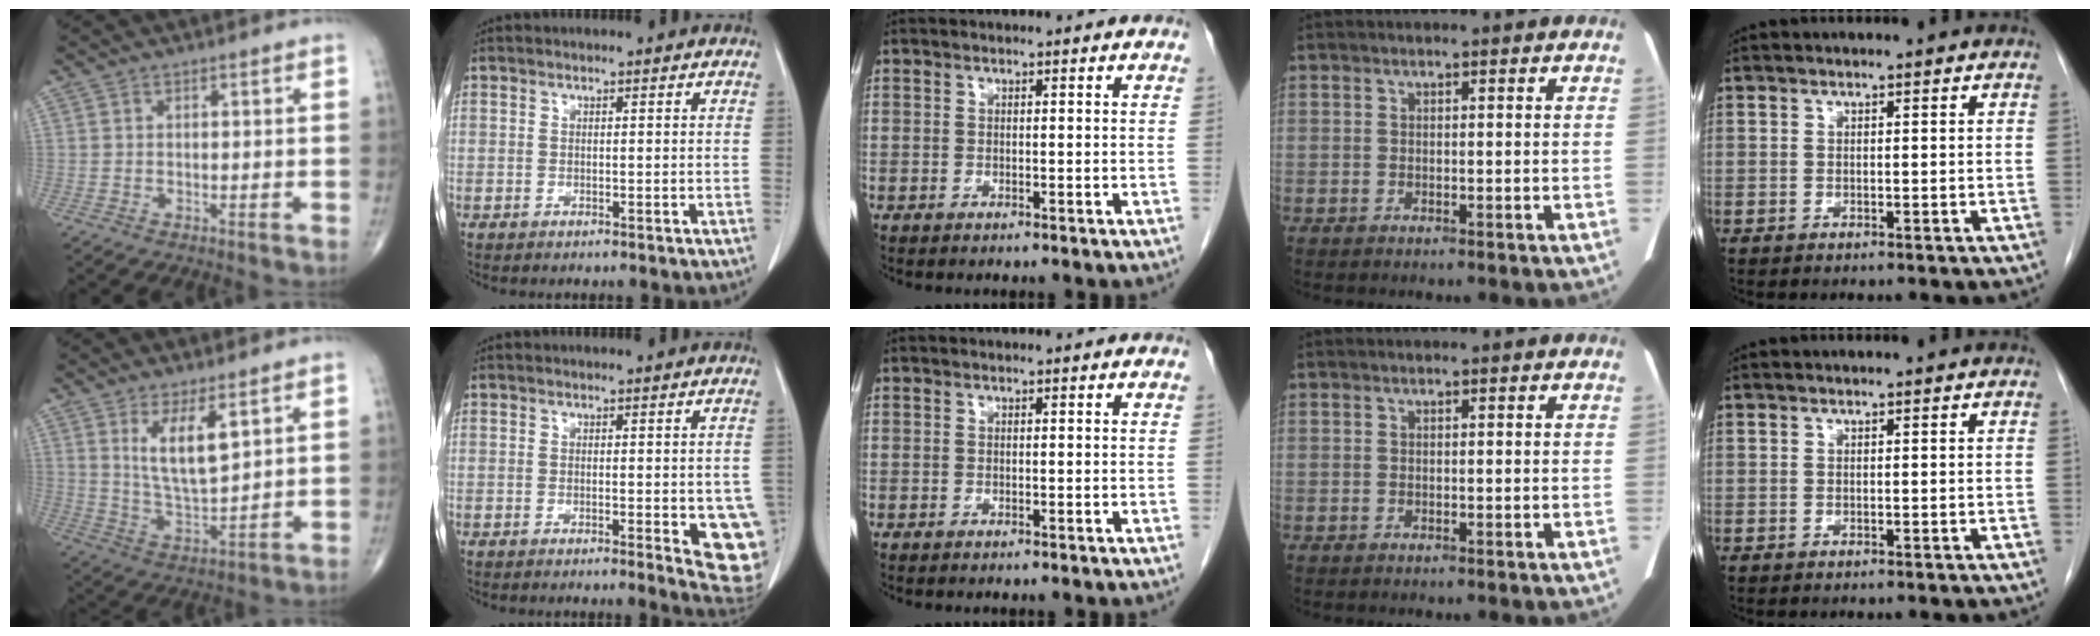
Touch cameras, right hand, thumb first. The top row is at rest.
{"thumb": {"total": 9.4, "force": [4.2, 3.1, 7.8], "torque": [-0.131, -0.038, 0.090]}, "index": {"total": 8.6, "force": [-1.6, 2.0, 8.2], "torque": [-0.085, -0.014, -0.018]}}